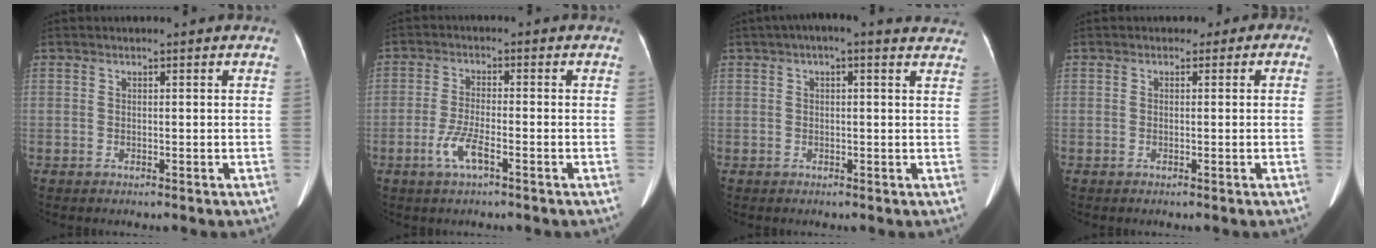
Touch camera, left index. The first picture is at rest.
{"total": 4.4, "force": [-2.4, 0.6, 3.6], "torque": [-0.084, -0.007, -0.046]}
{"total": 8.9, "force": [7.0, 2.2, 5.1], "torque": [-0.068, 0.027, 0.071]}
{"total": 1.5, "force": [-0.3, 1.4, 0.3], "torque": [0.008, 0.010, -0.011]}